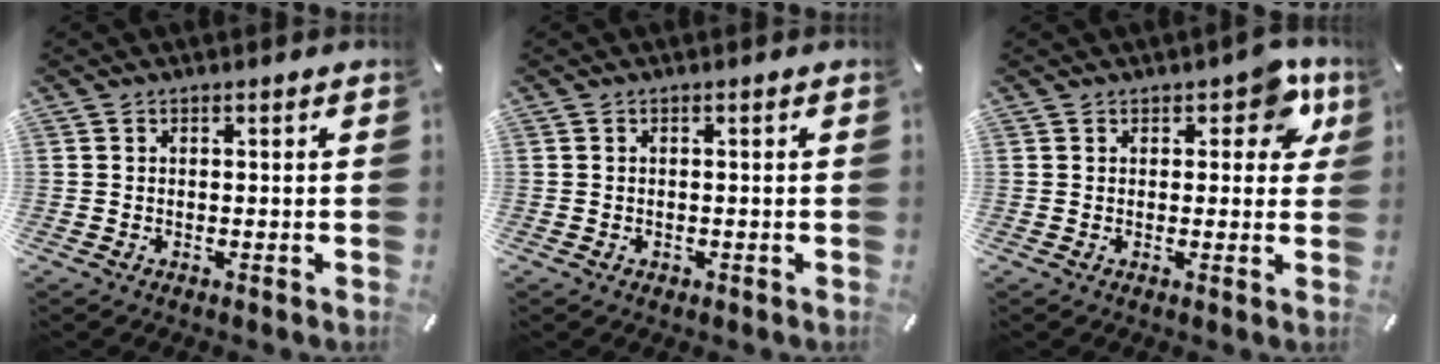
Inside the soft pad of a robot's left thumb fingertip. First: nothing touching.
{"total": 0.6, "force": [-0.2, 0.5, 0.2], "torque": [-0.003, 0.004, -0.005]}
{"total": 7.6, "force": [3.8, 4.3, 5.1], "torque": [-0.045, -0.011, 0.058]}